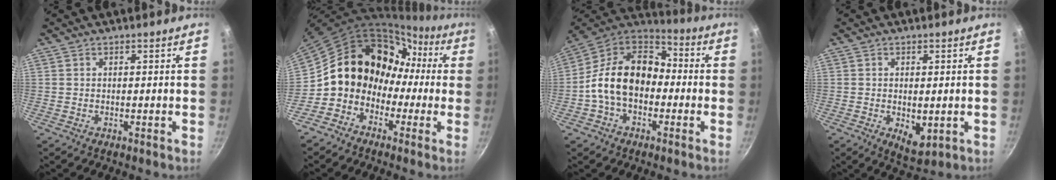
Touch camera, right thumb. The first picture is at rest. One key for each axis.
{"total": 14.8, "fx": -1.8, "fy": 12.8, "fz": 7.4, "tx": -0.078, "ty": 0.067, "tz": -0.046}
{"total": 16.9, "fx": -2.2, "fy": 11.9, "fz": 11.7, "tx": -0.173, "ty": 0.051, "tz": -0.057}
{"total": 5.4, "fx": -0.7, "fy": 3.0, "fz": 4.4, "tx": -0.059, "ty": -0.011, "tz": 0.001}